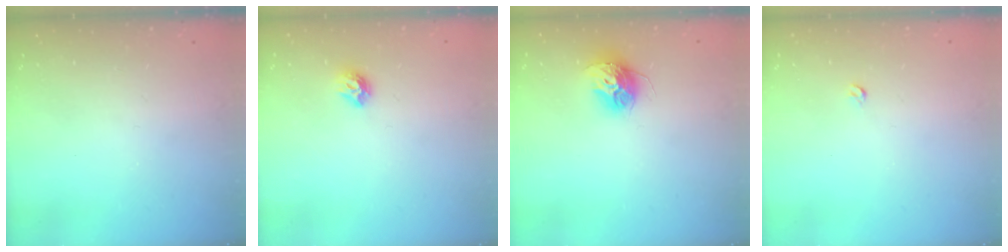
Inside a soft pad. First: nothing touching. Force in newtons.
{"total": 6.8, "press": 6.8, "slide": 0.7}
{"total": 11.3, "press": 11.3, "slide": 1.0}
{"total": 2.6, "press": 2.5, "slide": 0.4}